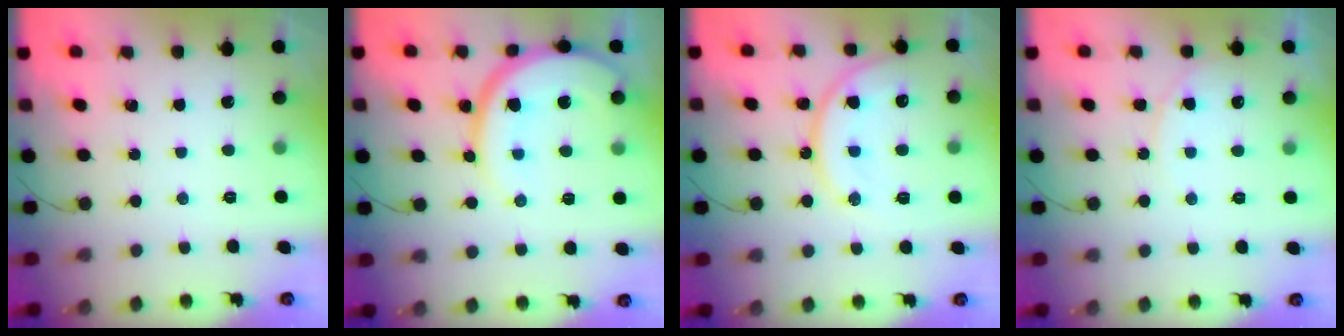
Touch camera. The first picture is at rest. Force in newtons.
{"total": 15.6, "press": 15.5, "slide": 2.0}
{"total": 14.0, "press": 14.0, "slide": 1.2}
{"total": 6.6, "press": 6.6, "slide": 0.4}